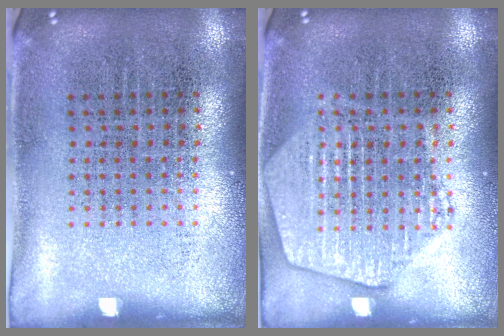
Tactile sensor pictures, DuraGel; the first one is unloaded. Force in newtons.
{"total": 2.8, "press": 2.7, "slide": 0.4}